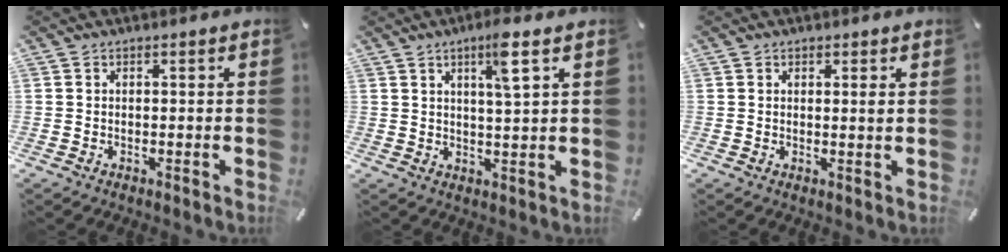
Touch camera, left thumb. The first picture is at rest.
{"total": 6.8, "force": [3.5, 0.9, 5.8], "torque": [-0.097, -0.006, 0.053]}
{"total": 1.3, "force": [0.8, 0.5, 0.9], "torque": [-0.012, -0.003, 0.012]}